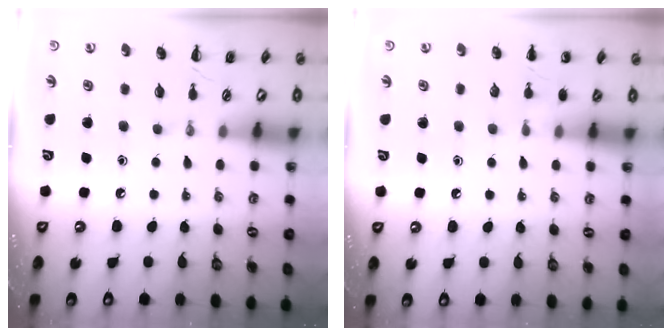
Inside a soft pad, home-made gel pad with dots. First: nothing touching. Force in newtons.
{"total": 5.0, "press": 4.7, "slide": 1.6}